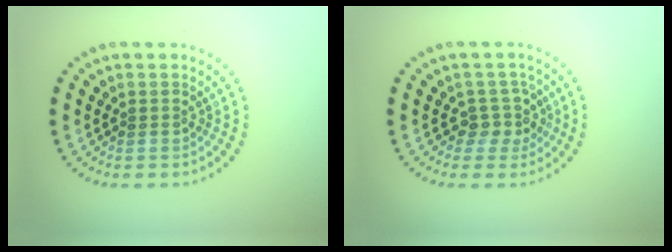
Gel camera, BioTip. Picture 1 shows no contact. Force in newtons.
{"total": 2.2, "press": 1.7, "slide": 1.4}